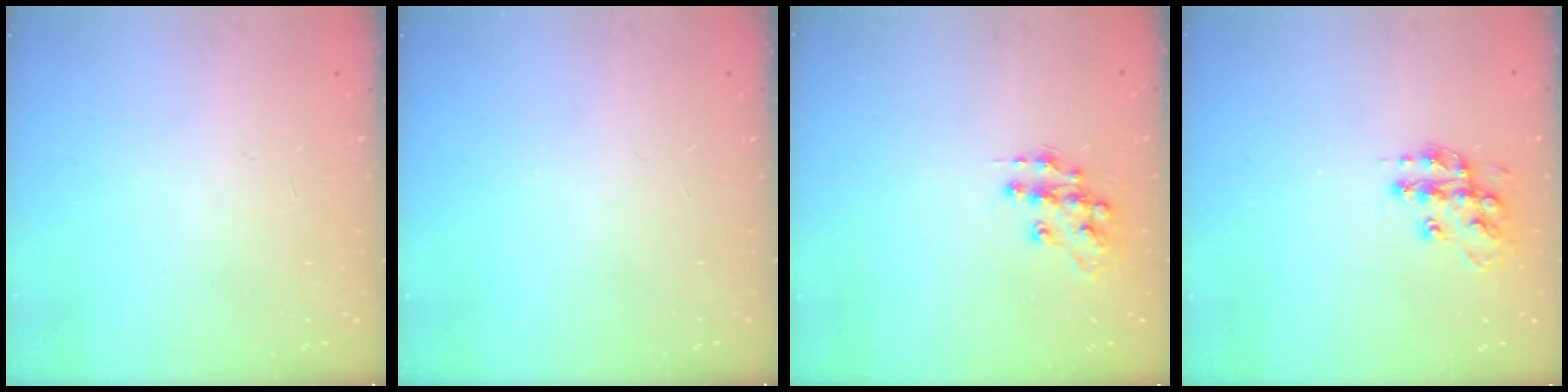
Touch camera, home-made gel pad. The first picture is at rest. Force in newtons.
{"total": 0.0}
{"total": 11.5, "press": 11.5, "slide": 0.7}
{"total": 13.8, "press": 13.7, "slide": 0.8}